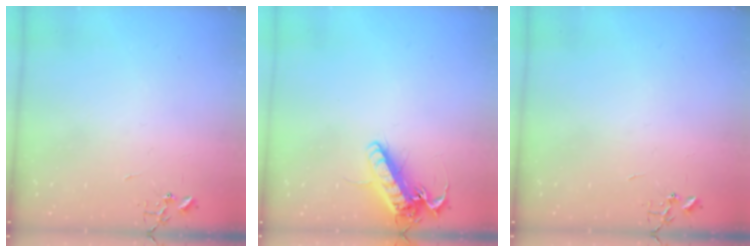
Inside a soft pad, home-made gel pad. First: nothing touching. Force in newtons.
{"total": 15.7, "press": 15.5, "slide": 2.4}
{"total": 0.0}